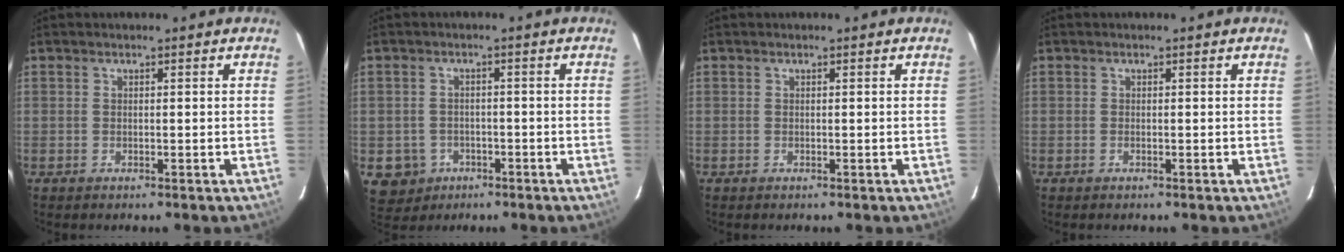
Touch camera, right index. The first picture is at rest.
{"total": 6.2, "force": [-2.3, 5.7, 1.1], "torque": [-0.036, 0.014, -0.025]}
{"total": 0.0}
{"total": 0.0}